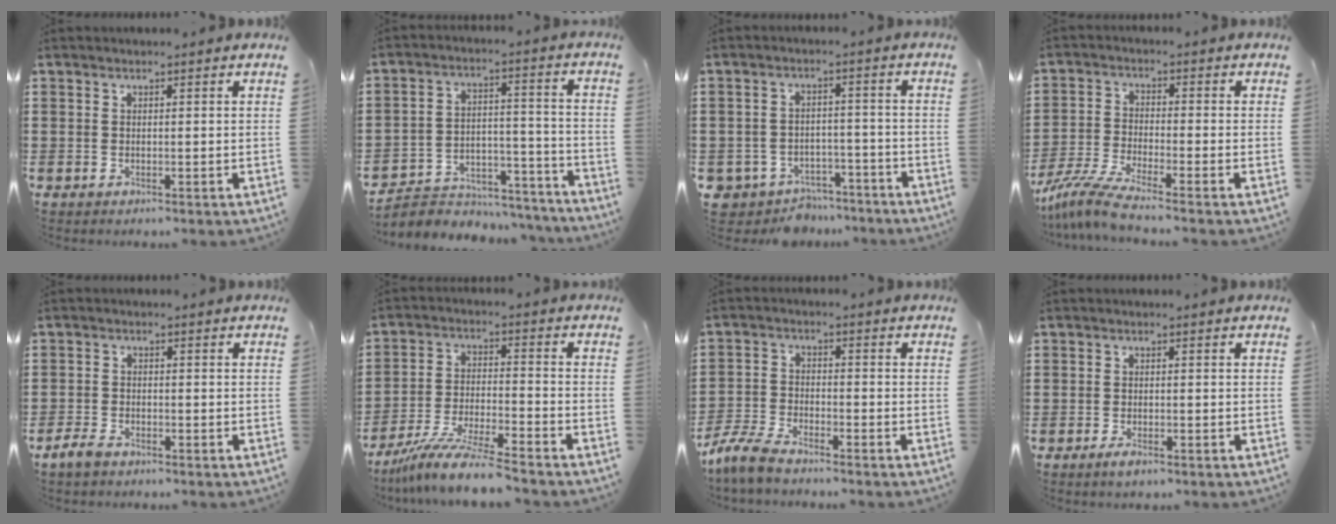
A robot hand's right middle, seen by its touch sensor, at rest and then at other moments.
{"total": 4.8, "force": [-4.5, 1.8, 0.4], "torque": [-0.009, 0.013, -0.093]}
{"total": 4.9, "force": [-4.6, 1.8, 0.5], "torque": [-0.027, 0.008, -0.099]}
{"total": 5.9, "force": [-5.1, 0.1, 2.9], "torque": [-0.082, -0.020, -0.107]}
{"total": 2.8, "force": [-2.2, 1.2, 1.3], "torque": [-0.038, 0.002, -0.047]}
{"total": 9.7, "force": [-8.7, 0.2, 4.4], "torque": [-0.089, 0.005, -0.171]}
{"total": 5.5, "force": [-5.1, 0.9, 2.0], "torque": [-0.066, -0.005, -0.107]}
{"total": 1.7, "force": [-1.2, 0.6, 1.0], "torque": [-0.020, -0.001, -0.023]}